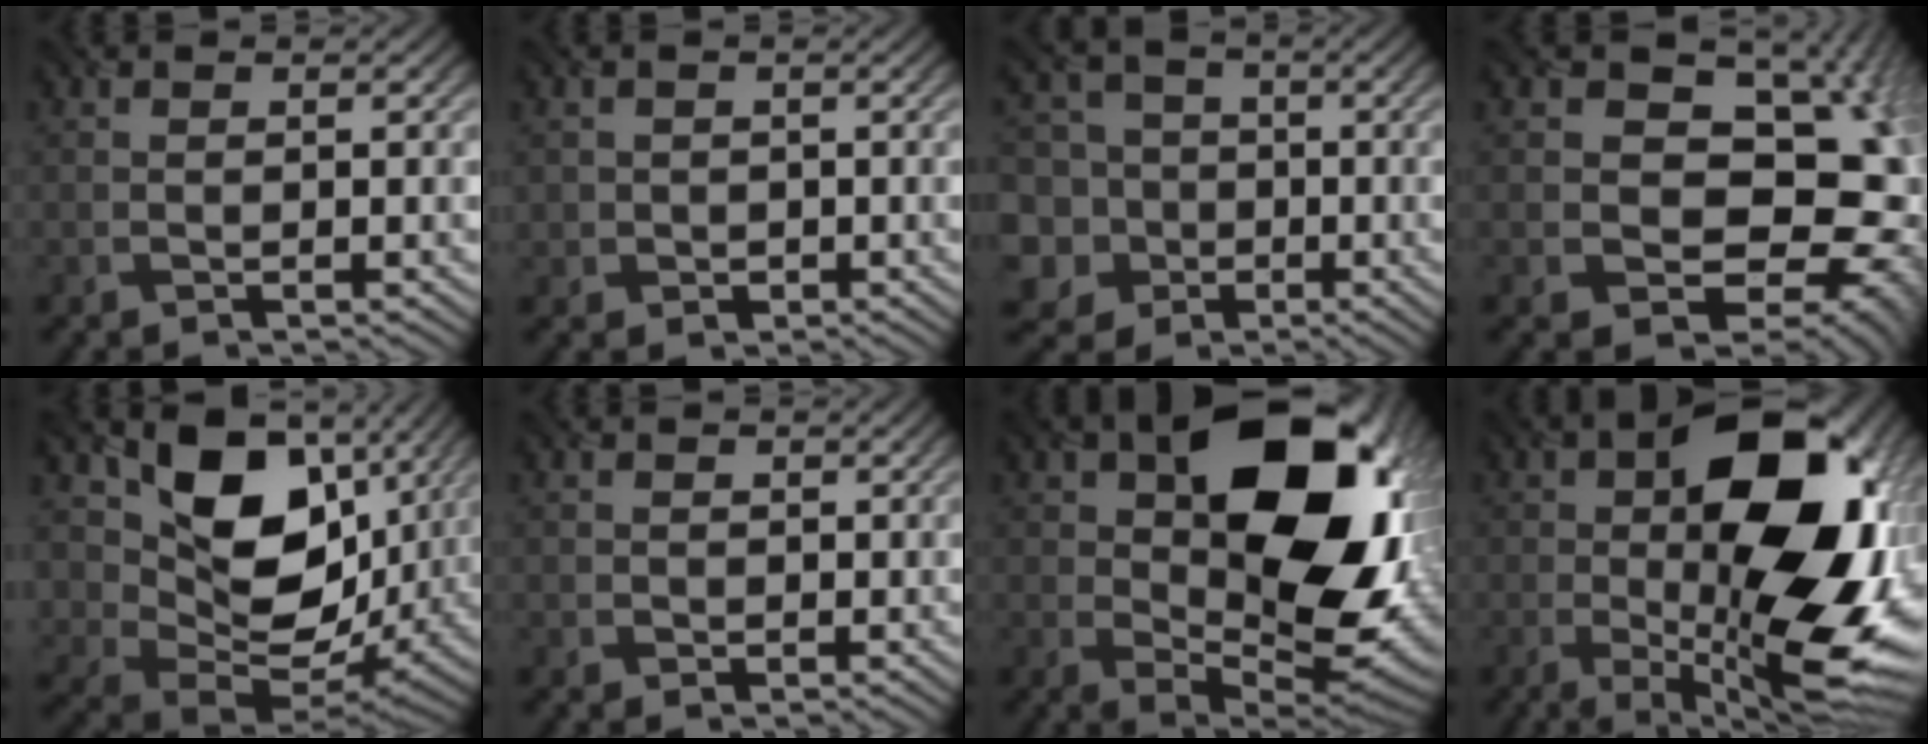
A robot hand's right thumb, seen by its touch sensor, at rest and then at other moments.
{"total": 2.0, "force": [-0.3, 1.8, -0.8], "torque": [0.010, -0.010, -0.004]}
{"total": 10.0, "force": [-1.2, 9.6, 2.6], "torque": [-0.126, -0.002, -0.053]}
{"total": 17.8, "force": [-0.5, 14.3, 10.6], "torque": [-0.132, -0.001, 0.004]}
{"total": 13.2, "force": [4.1, 10.1, 7.5], "torque": [-0.146, -0.013, 0.084]}
{"total": 1.2, "force": [0.2, 0.4, -1.1], "torque": [0.011, -0.005, 0.005]}
{"total": 18.7, "force": [4.3, 11.7, 14.0], "torque": [-0.206, -0.020, 0.083]}
{"total": 18.2, "force": [0.2, 8.7, 16.0], "torque": [-0.228, -0.005, 0.006]}